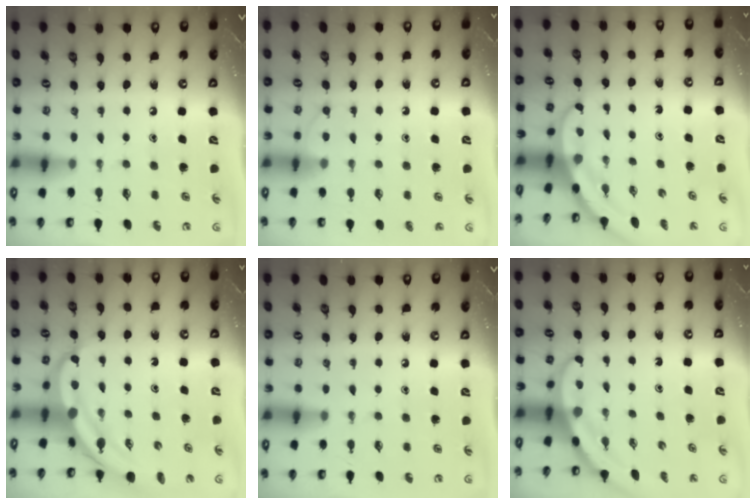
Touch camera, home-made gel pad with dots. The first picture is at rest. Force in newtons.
{"total": 5.3, "press": 5.3, "slide": 0.5}
{"total": 3.1, "press": 3.1, "slide": 0.1}
{"total": 6.0, "press": 5.9, "slide": 0.8}
{"total": 0.0}
{"total": 3.2, "press": 3.2, "slide": 0.1}